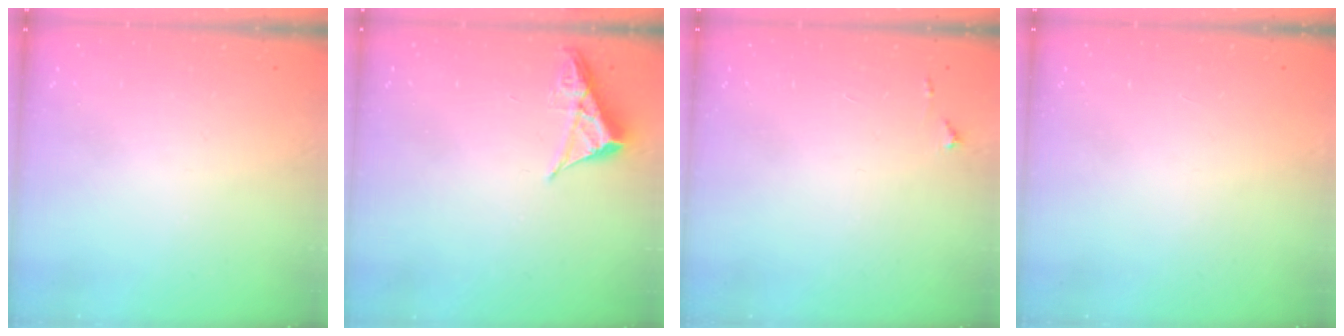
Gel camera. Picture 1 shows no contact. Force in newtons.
{"total": 4.8, "press": 4.8, "slide": 0.7}
{"total": 4.3, "press": 4.2, "slide": 0.7}
{"total": 1.5, "press": 1.5, "slide": 0.1}